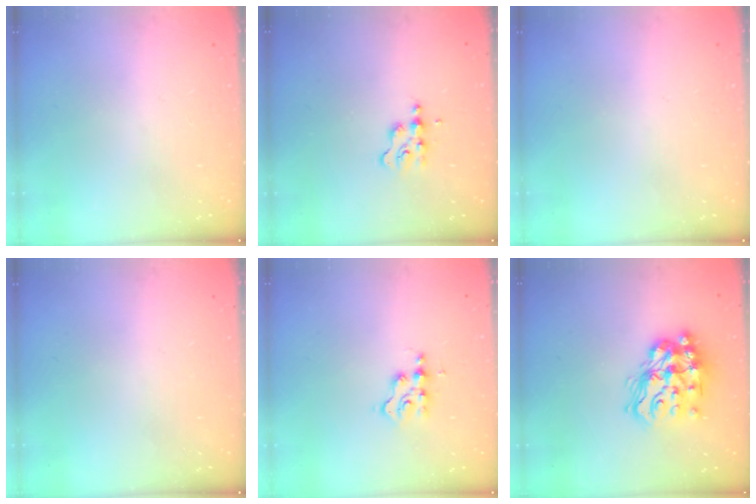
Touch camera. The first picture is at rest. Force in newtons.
{"total": 2.4, "press": 2.4, "slide": 0.3}
{"total": 0.0}
{"total": 0.0}
{"total": 2.7, "press": 2.7, "slide": 0.4}
{"total": 16.9, "press": 16.8, "slide": 1.5}